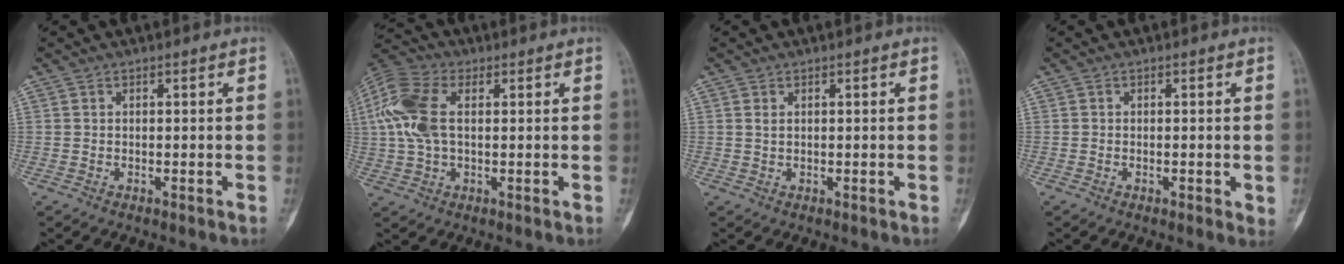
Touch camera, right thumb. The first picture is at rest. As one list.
[{"total": 12.7, "force": [2.3, 7.3, 10.1], "torque": [-0.240, 0.021, 0.042]}, {"total": 0.9, "force": [0.4, 0.5, 0.6], "torque": [-0.010, 0.001, 0.011]}, {"total": 1.9, "force": [-0.3, 0.7, 1.7], "torque": [-0.024, -0.004, -0.002]}]